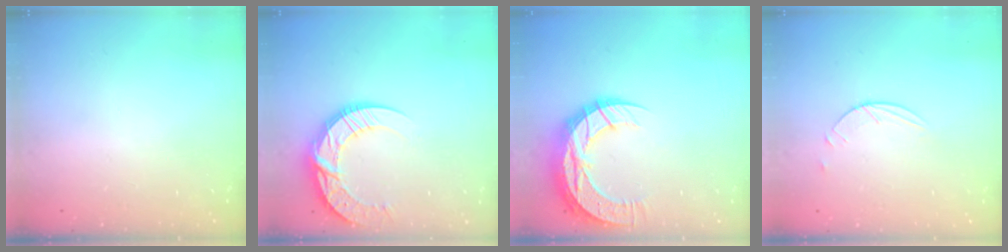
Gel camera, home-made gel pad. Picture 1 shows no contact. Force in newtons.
{"total": 13.9, "press": 13.8, "slide": 1.4}
{"total": 15.8, "press": 15.7, "slide": 1.1}
{"total": 2.9, "press": 2.8, "slide": 0.3}